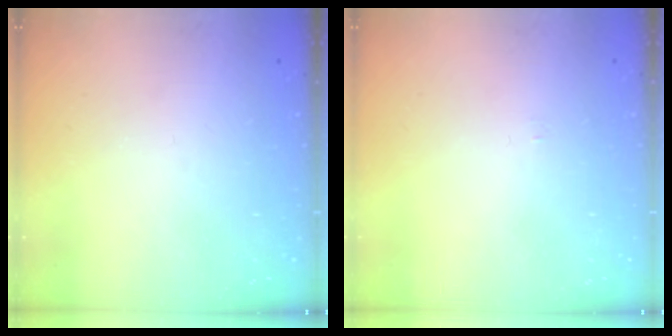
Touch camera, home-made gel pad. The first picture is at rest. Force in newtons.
{"total": 3.5, "press": 3.5, "slide": 0.4}